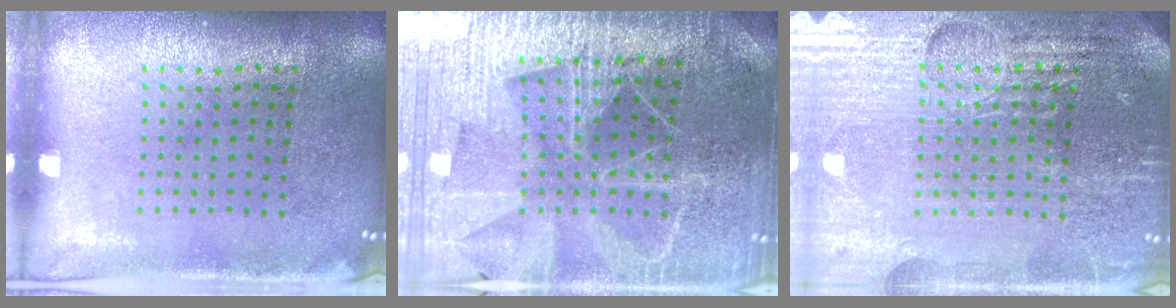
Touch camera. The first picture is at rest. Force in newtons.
{"total": 4.9, "press": 4.5, "slide": 2.0}
{"total": 4.7, "press": 4.4, "slide": 1.7}